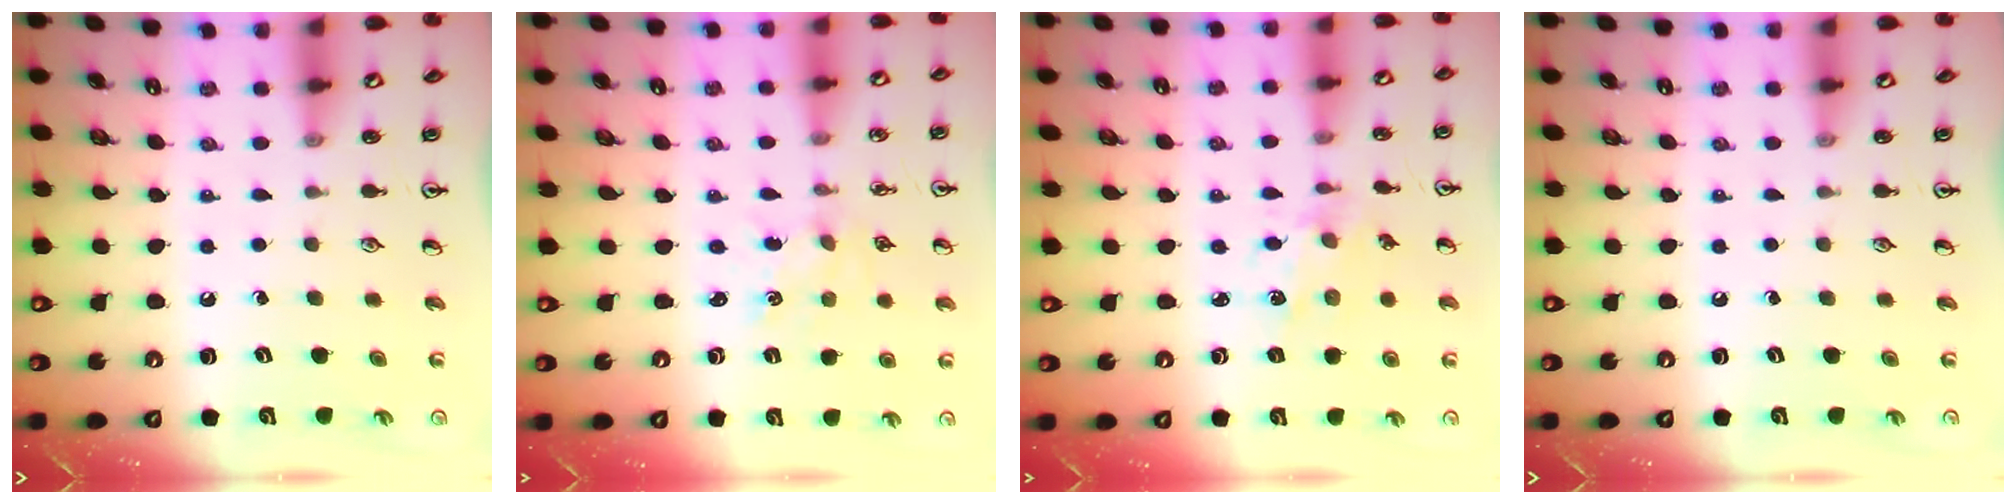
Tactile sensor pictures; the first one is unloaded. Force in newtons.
{"total": 1.4, "press": 1.4, "slide": 0.2}
{"total": 2.3, "press": 2.2, "slide": 0.6}
{"total": 0.0}